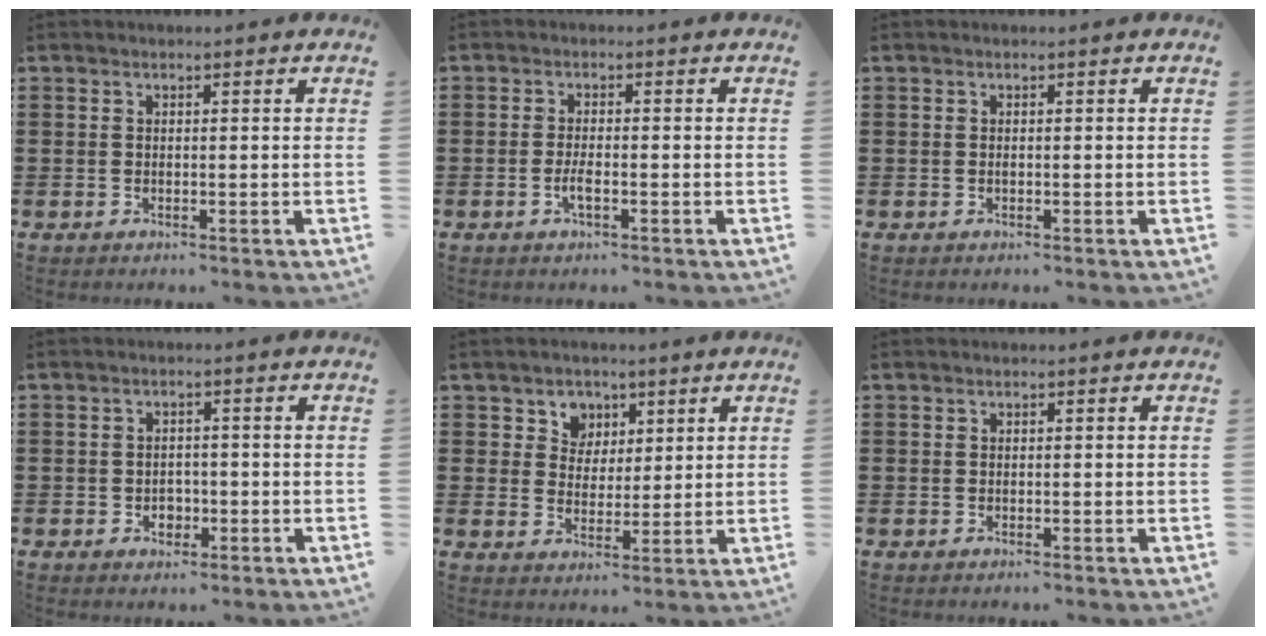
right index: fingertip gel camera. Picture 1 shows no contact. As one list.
[{"total": 2.3, "force": [-0.9, 0.3, 2.1], "torque": [-0.047, -0.006, -0.016]}, {"total": 0.0}, {"total": 2.3, "force": [-1.1, 1.7, 1.1], "torque": [-0.025, 0.000, -0.023]}, {"total": 4.6, "force": [2.2, 4.0, 0.5], "torque": [-0.027, 0.009, 0.036]}, {"total": 0.0}]